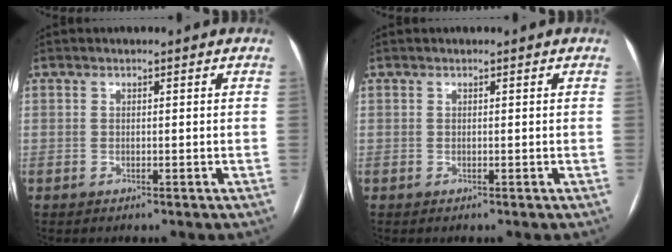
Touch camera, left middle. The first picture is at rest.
{"total": 0.0}